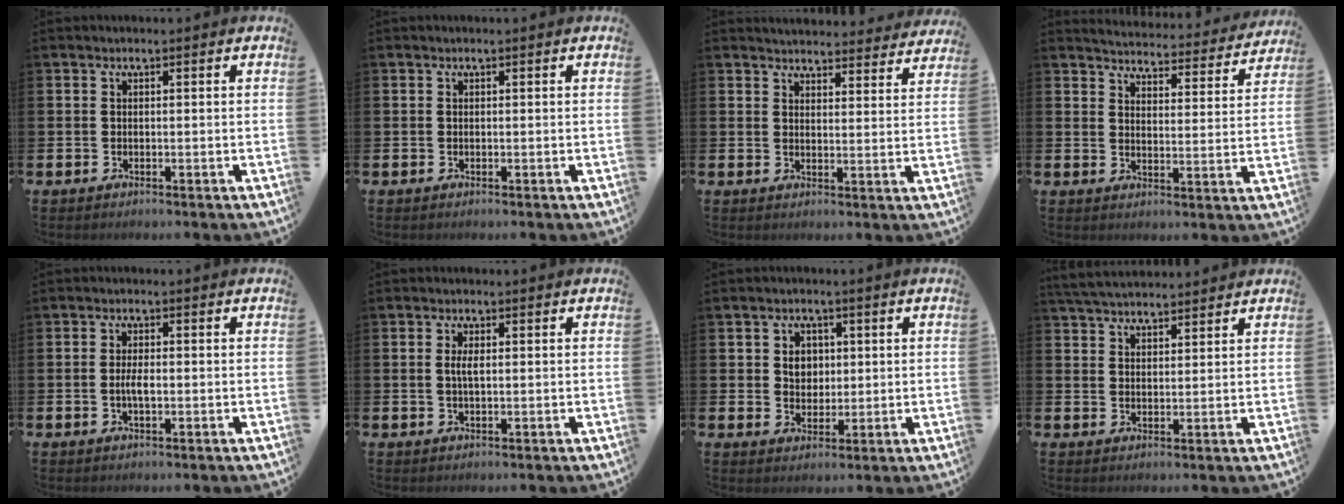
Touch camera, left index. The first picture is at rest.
{"total": 0.0}
{"total": 4.5, "force": [4.4, 0.7, 0.0], "torque": [-0.005, -0.031, 0.078]}
{"total": 4.3, "force": [4.3, 0.4, 0.2], "torque": [-0.020, -0.039, 0.070]}
{"total": 2.5, "force": [-0.3, 0.9, 2.3], "torque": [-0.041, 0.001, -0.007]}
{"total": 2.0, "force": [0.3, 0.7, 1.9], "torque": [-0.036, 0.004, 0.003]}
{"total": 3.2, "force": [1.0, 2.6, 1.6], "torque": [-0.014, 0.001, 0.010]}
{"total": 4.3, "force": [4.2, 0.9, 0.8], "torque": [-0.031, -0.014, 0.078]}